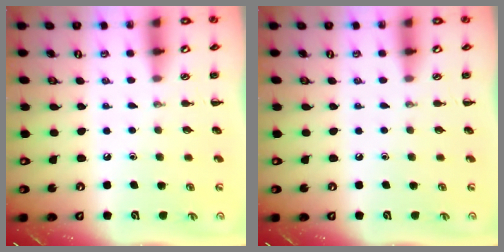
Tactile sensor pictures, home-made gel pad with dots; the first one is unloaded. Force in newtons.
{"total": 0.0}